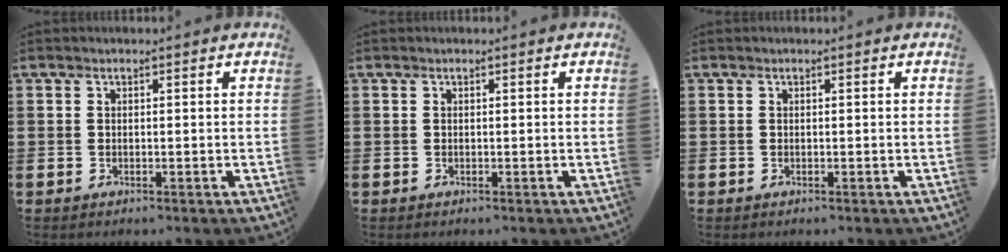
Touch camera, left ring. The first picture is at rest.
{"total": 0.0}
{"total": 0.0}